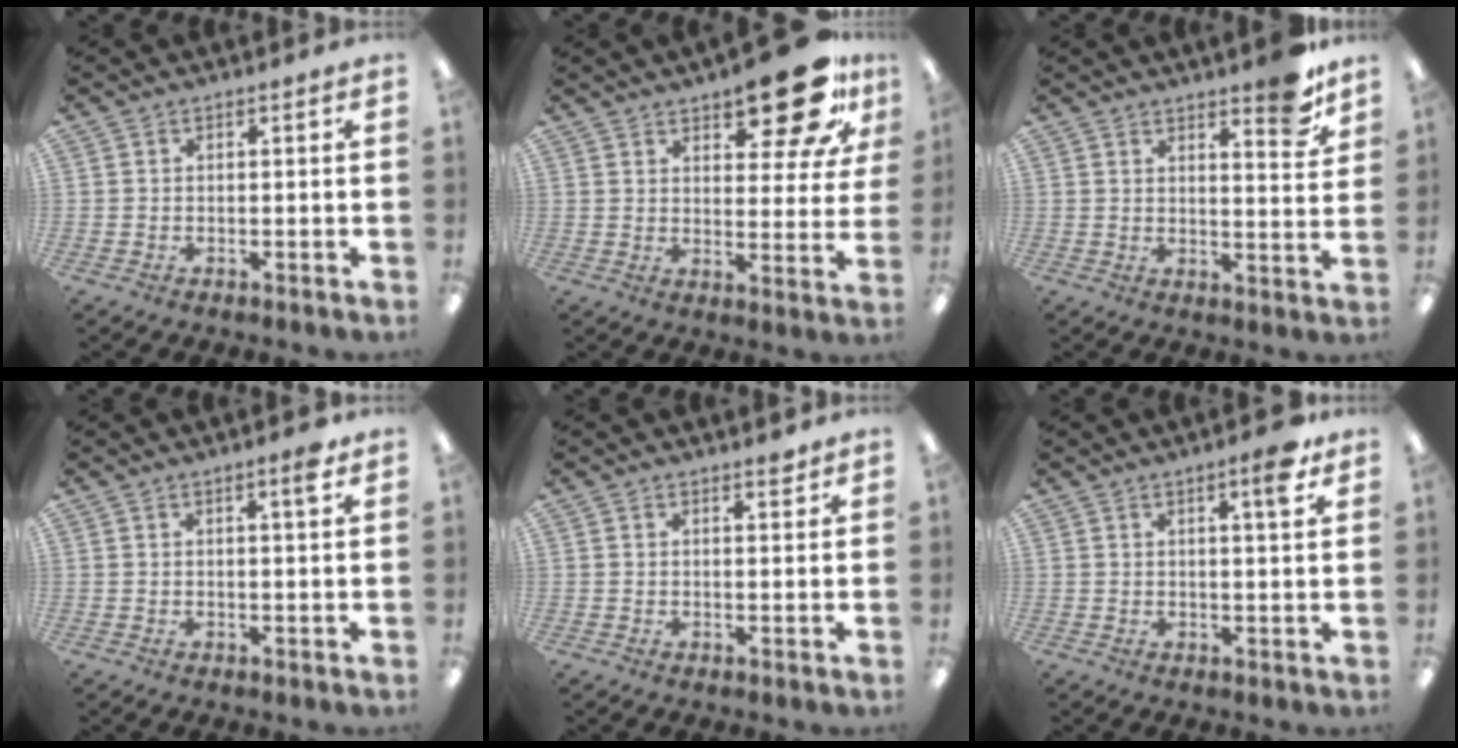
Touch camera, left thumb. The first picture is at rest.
{"total": 15.9, "force": [10.9, 6.1, 9.8], "torque": [-0.122, -0.064, 0.179]}
{"total": 8.5, "force": [6.6, 2.4, 4.8], "torque": [-0.046, -0.045, 0.107]}
{"total": 3.2, "force": [2.1, 0.4, 2.3], "torque": [-0.035, -0.005, 0.032]}
{"total": 2.0, "force": [1.8, 0.5, 0.7], "torque": [0.001, -0.010, 0.029]}
{"total": 5.2, "force": [3.2, 0.9, 4.0], "torque": [-0.056, -0.010, 0.047]}